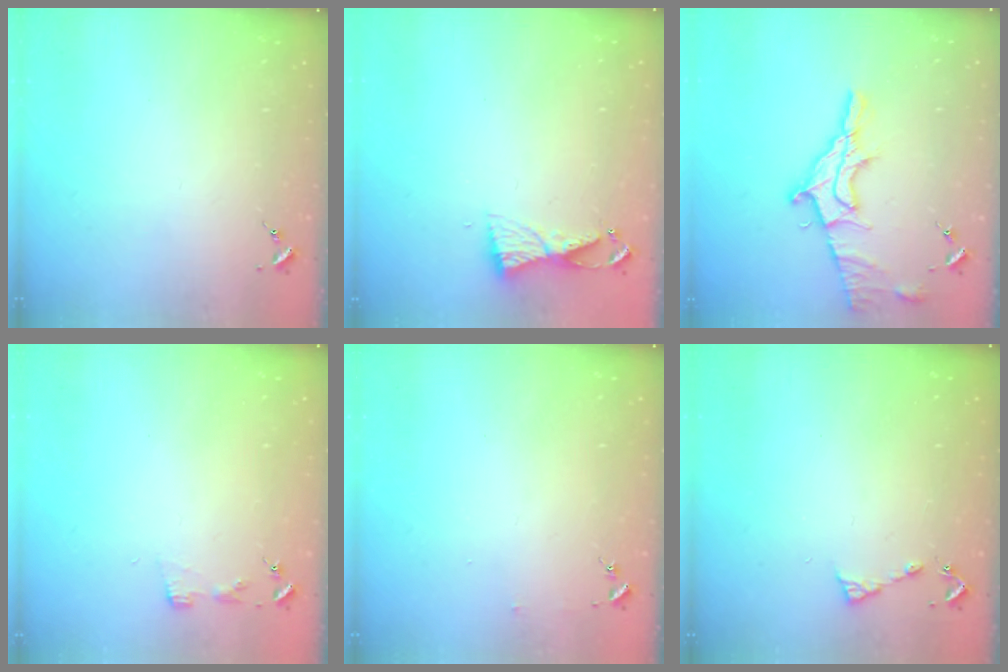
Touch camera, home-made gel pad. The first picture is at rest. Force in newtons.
{"total": 5.4, "press": 5.4, "slide": 0.5}
{"total": 13.5, "press": 13.4, "slide": 1.3}
{"total": 2.9, "press": 2.9, "slide": 0.3}
{"total": 2.5, "press": 2.5, "slide": 0.2}
{"total": 5.6, "press": 5.6, "slide": 0.7}